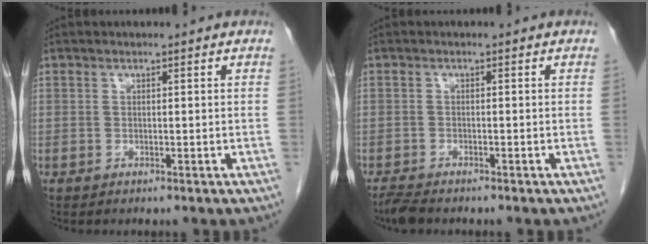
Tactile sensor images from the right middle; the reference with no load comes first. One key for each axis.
{"total": 2.2, "fx": -2.0, "fy": 0.3, "fz": 0.9, "tx": -0.026, "ty": -0.010, "tz": -0.037}